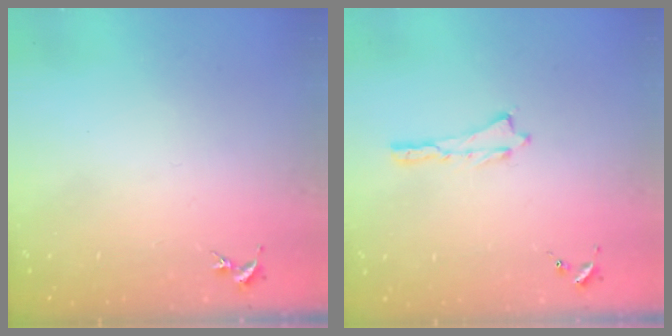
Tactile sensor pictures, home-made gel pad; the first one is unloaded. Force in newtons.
{"total": 0.0}